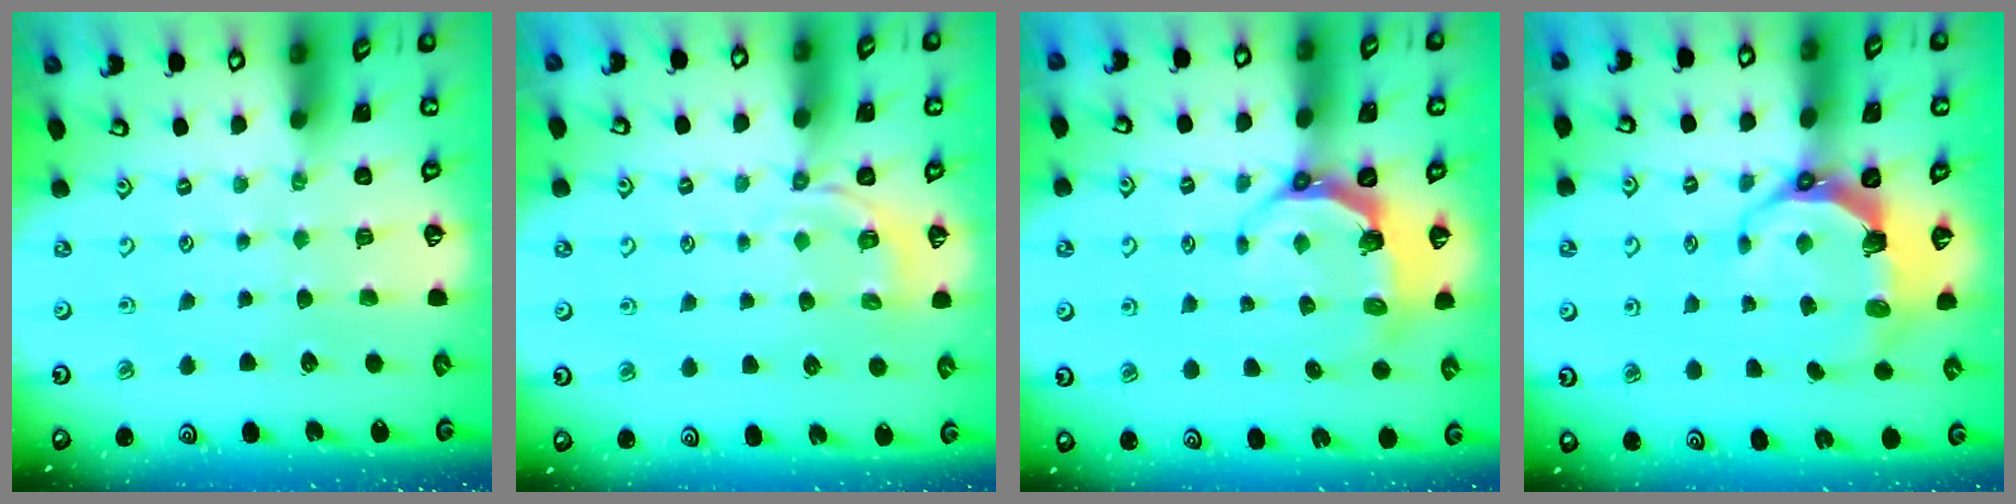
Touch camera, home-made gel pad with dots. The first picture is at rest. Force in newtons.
{"total": 2.8, "press": 2.1, "slide": 1.8}
{"total": 5.2, "press": 3.8, "slide": 3.5}
{"total": 8.2, "press": 6.4, "slide": 5.2}